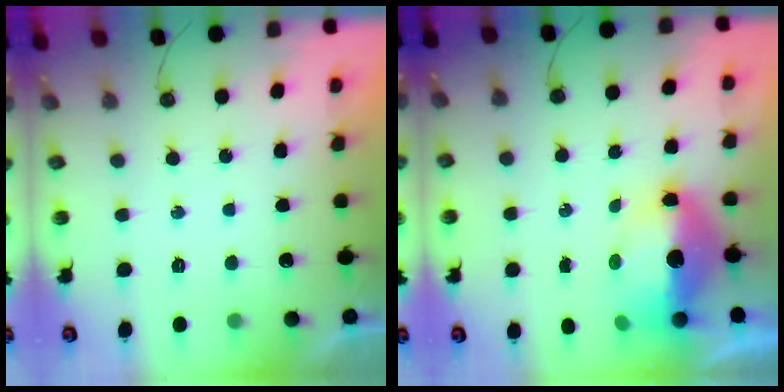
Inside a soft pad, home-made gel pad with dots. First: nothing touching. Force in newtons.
{"total": 11.5, "press": 11.4, "slide": 1.2}